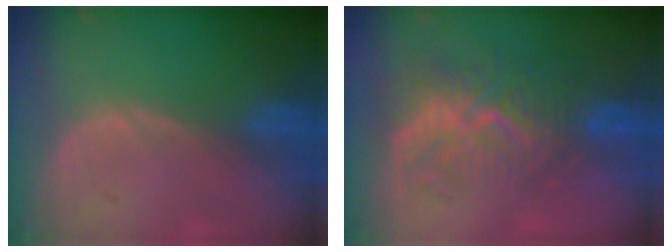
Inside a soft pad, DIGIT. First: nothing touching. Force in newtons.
{"total": 10.1, "press": 8.8, "slide": 4.9}